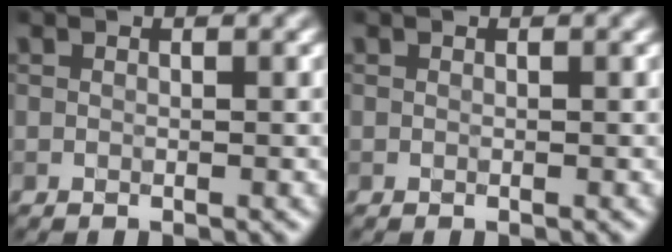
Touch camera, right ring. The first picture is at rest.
{"total": 0.0}